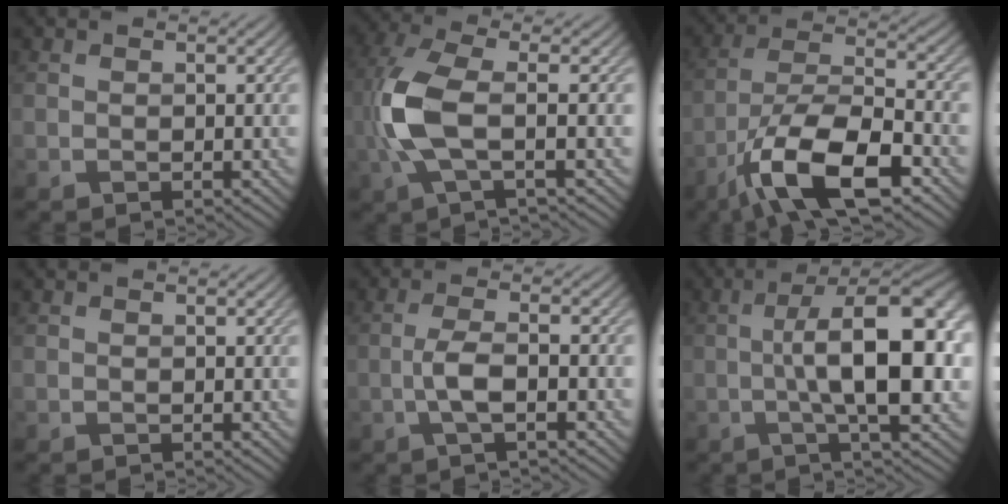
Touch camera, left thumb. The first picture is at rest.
{"total": 8.2, "force": [-0.8, 2.8, 7.6], "torque": [-0.190, 0.005, -0.021]}
{"total": 13.5, "force": [-7.2, 4.7, 10.3], "torque": [-0.194, -0.005, -0.143]}
{"total": 0.0}
{"total": 4.0, "force": [-1.3, 0.9, 3.7], "torque": [-0.079, 0.006, -0.032]}
{"total": 13.4, "force": [-0.3, 4.4, 12.7], "torque": [-0.192, 0.008, -0.005]}